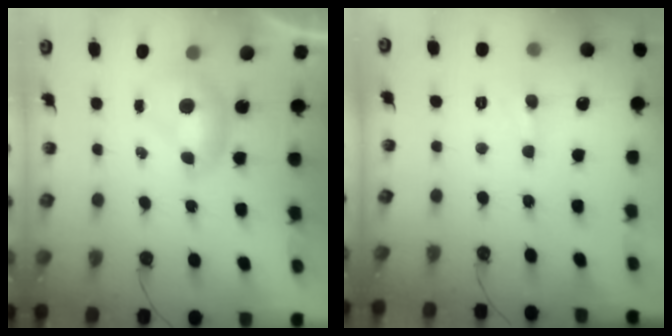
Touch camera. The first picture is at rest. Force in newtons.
{"total": 0.5, "press": 0.5, "slide": 0.1}